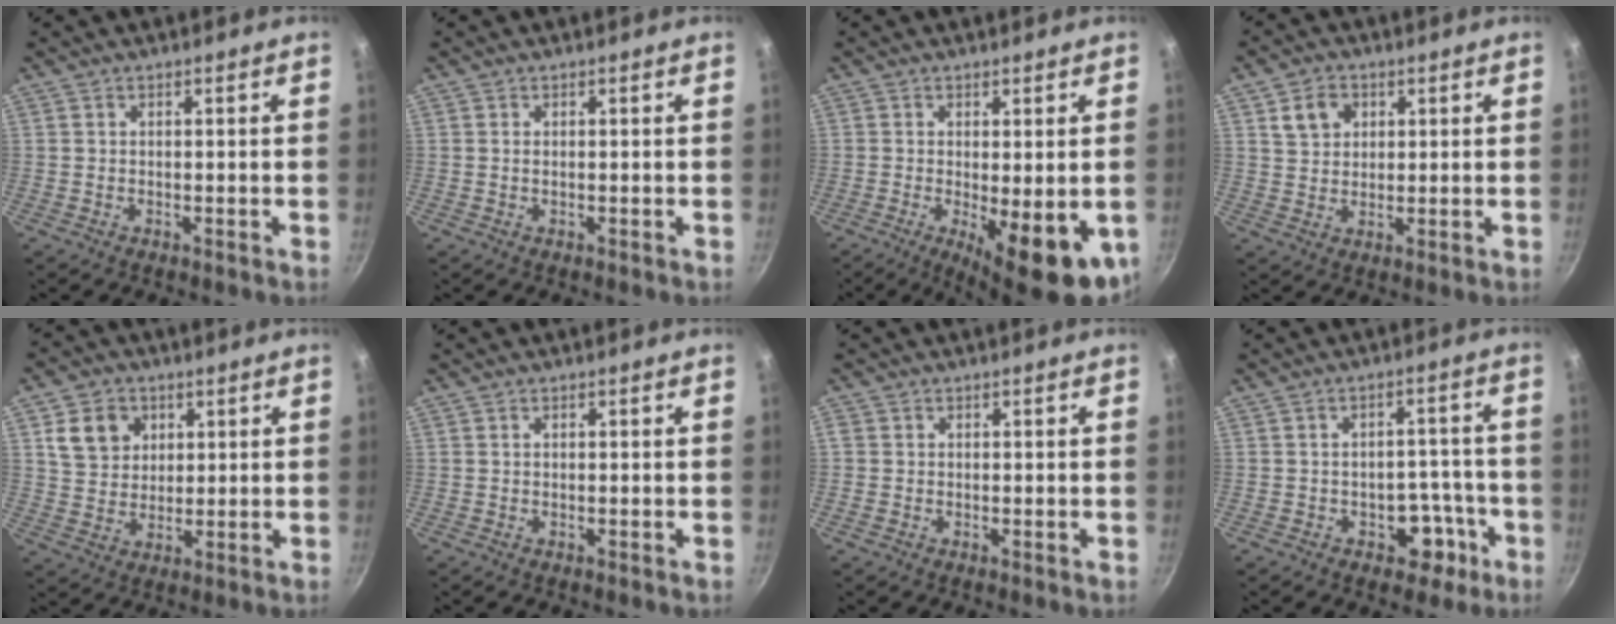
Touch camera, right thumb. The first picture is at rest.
{"total": 0.5, "force": [0.1, 0.3, 0.4], "torque": [-0.012, 0.002, 0.004]}
{"total": 14.2, "force": [-4.7, 5.0, 12.4], "torque": [-0.136, -0.017, -0.049]}
{"total": 5.7, "force": [2.3, 4.5, 2.8], "torque": [-0.028, -0.004, 0.042]}
{"total": 8.5, "force": [3.1, 7.0, 3.7], "torque": [-0.035, -0.007, 0.060]}
{"total": 0.0}
{"total": 1.3, "force": [-0.1, 1.2, 0.5], "torque": [-0.009, 0.000, -0.004]}
{"total": 7.0, "force": [-3.4, 4.9, 3.7], "torque": [-0.014, 0.043, -0.041]}